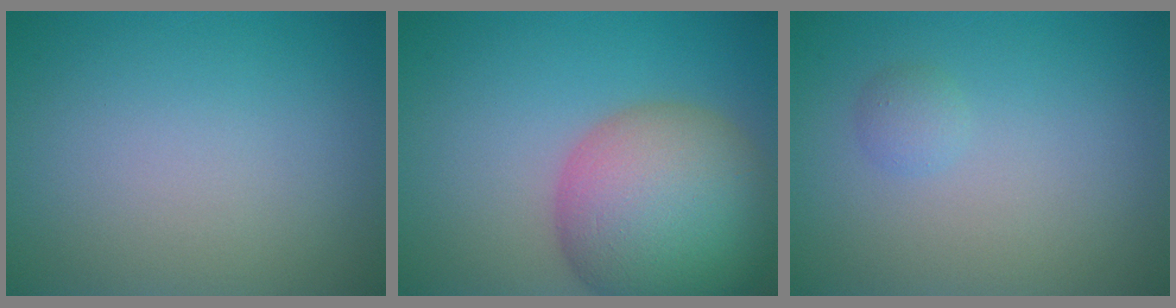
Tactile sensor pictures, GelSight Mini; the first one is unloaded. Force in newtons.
{"total": 11.9, "press": 11.9, "slide": 0.6}
{"total": 0.9, "press": 0.9, "slide": 0.0}